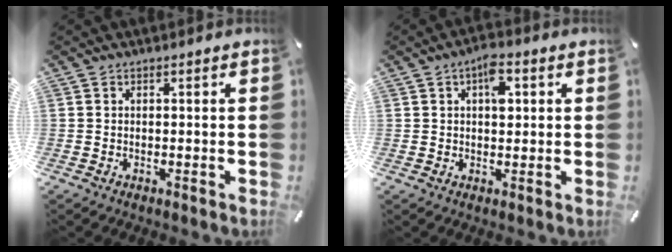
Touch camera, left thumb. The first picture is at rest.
{"total": 5.5, "force": [1.5, 2.8, 4.4], "torque": [-0.059, -0.002, 0.018]}